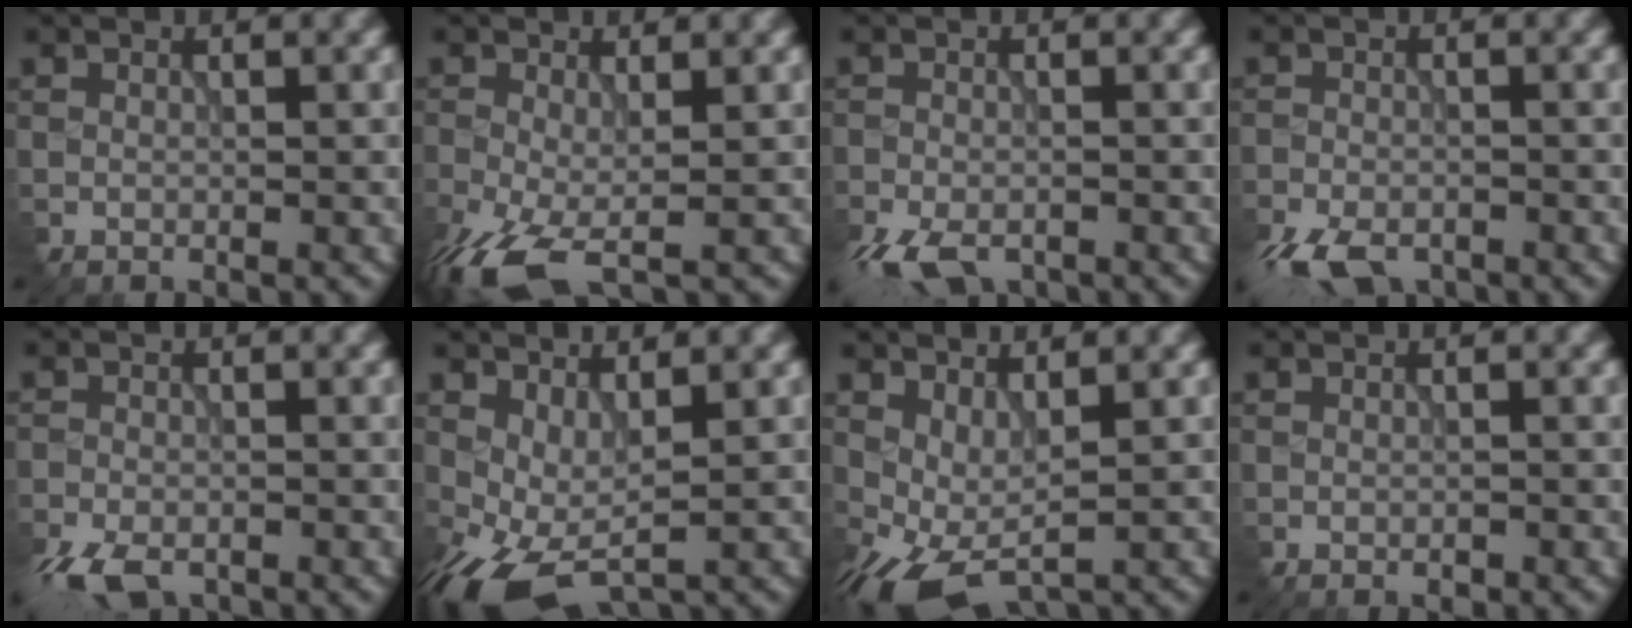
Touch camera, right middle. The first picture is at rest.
{"total": 6.1, "force": [-3.3, 2.3, 4.6], "torque": [-0.114, -0.022, -0.065]}
{"total": 5.2, "force": [-3.7, 2.2, 3.0], "torque": [-0.057, -0.017, -0.071]}
{"total": 5.6, "force": [-4.2, 2.3, 2.9], "torque": [-0.055, -0.020, -0.083]}
{"total": 4.7, "force": [-3.4, 2.0, 2.7], "torque": [-0.053, -0.016, -0.069]}
{"total": 5.4, "force": [-1.0, 2.6, 4.6], "torque": [-0.108, -0.002, -0.018]}
{"total": 4.5, "force": [-0.5, 2.1, 3.9], "torque": [-0.090, -0.001, -0.005]}
{"total": 0.7, "force": [-0.5, 0.3, 0.3], "torque": [-0.008, -0.002, -0.007]}